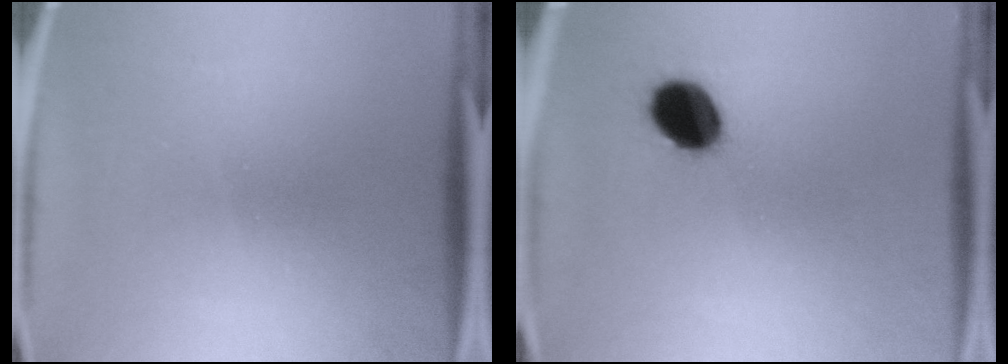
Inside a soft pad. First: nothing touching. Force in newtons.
{"total": 9.1}